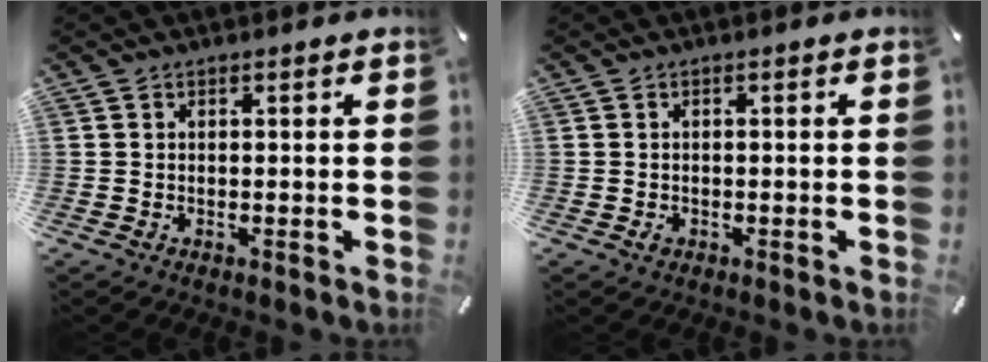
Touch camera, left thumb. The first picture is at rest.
{"total": 0.8, "force": [-0.4, 0.6, 0.5], "torque": [-0.009, -0.001, -0.007]}